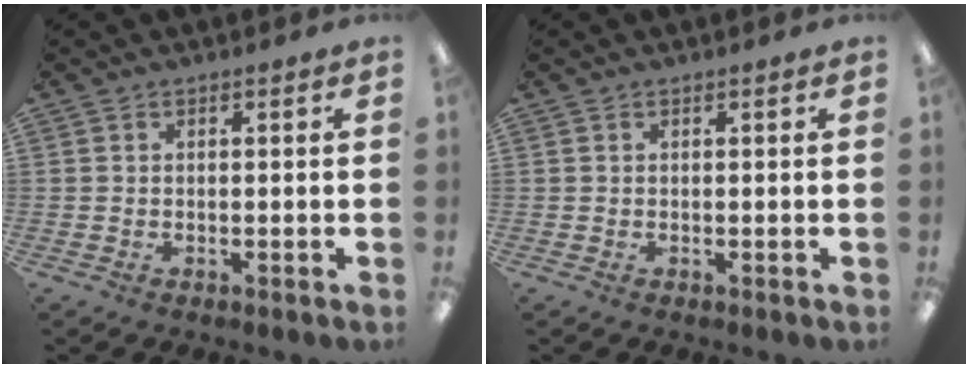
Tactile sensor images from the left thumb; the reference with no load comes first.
{"total": 0.0}